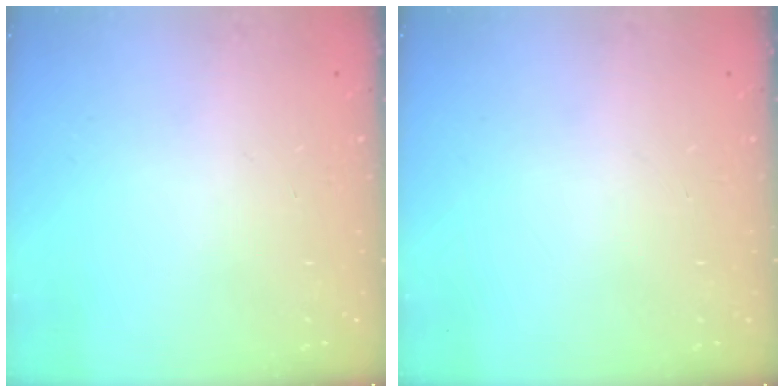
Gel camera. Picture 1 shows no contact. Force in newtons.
{"total": 0.0}